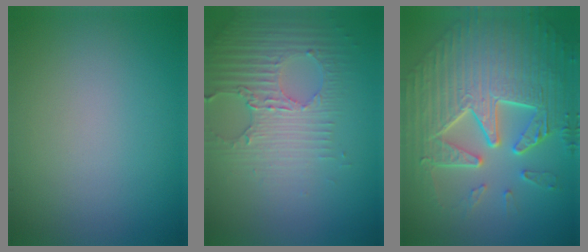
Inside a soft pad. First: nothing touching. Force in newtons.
{"total": 3.8, "press": 3.7, "slide": 0.8}
{"total": 10.8, "press": 7.4, "slide": 7.8}